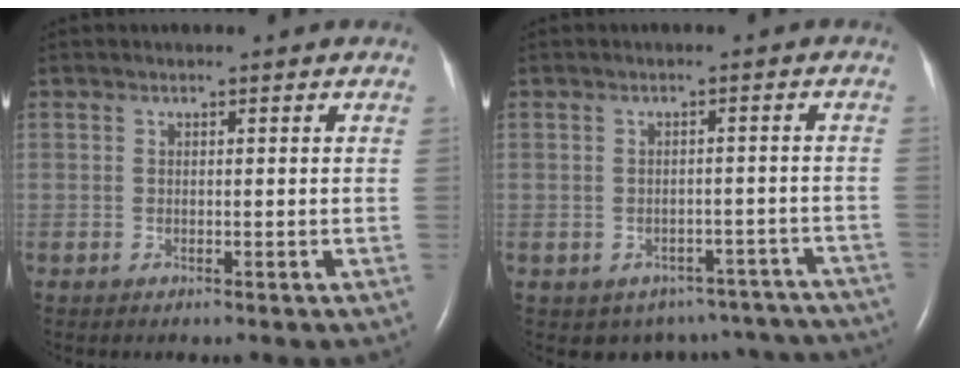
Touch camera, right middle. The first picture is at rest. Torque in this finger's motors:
{"motor_torque": [0.09, -0.19, -0.03, 0.00]}